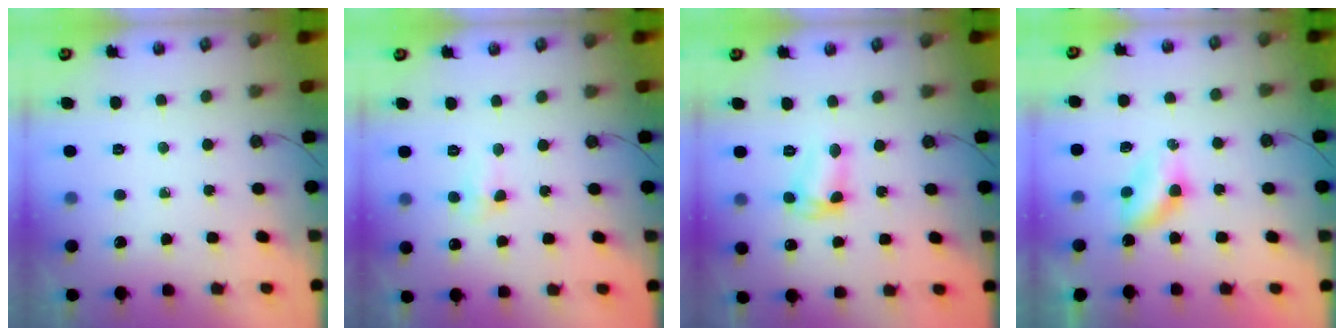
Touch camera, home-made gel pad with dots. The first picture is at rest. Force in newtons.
{"total": 4.6, "press": 3.0, "slide": 3.4}
{"total": 7.9, "press": 7.8, "slide": 0.6}
{"total": 4.2, "press": 4.2, "slide": 0.3}